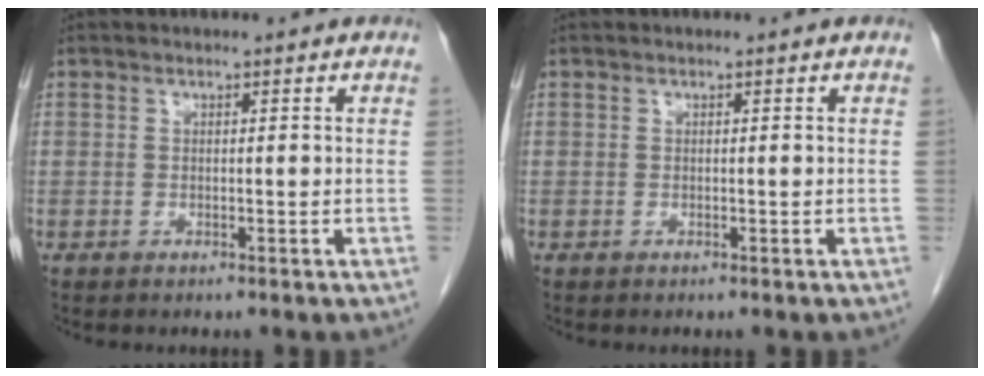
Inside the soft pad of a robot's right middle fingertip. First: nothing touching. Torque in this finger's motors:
{"motor_torque": [-0.13, 0.05, -0.02, 0.01]}